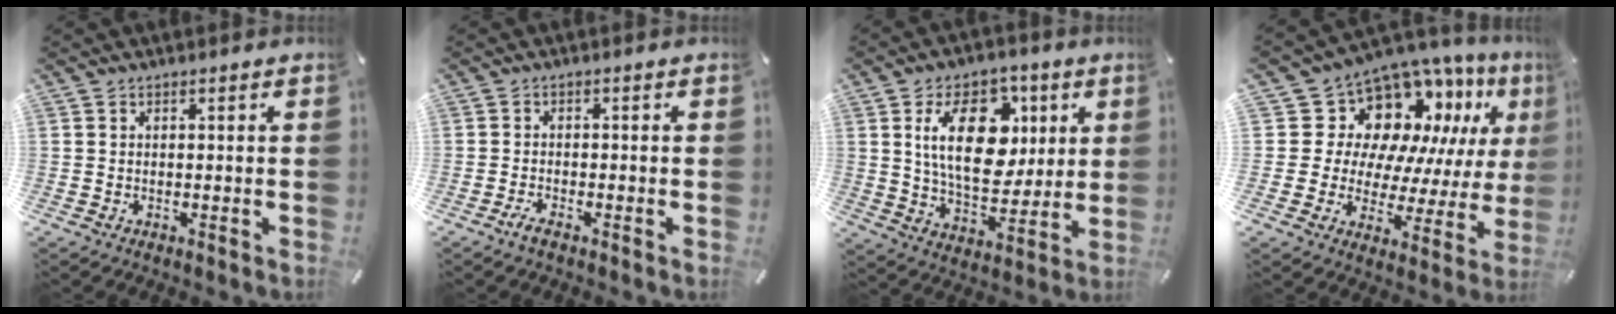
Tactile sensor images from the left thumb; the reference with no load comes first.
{"total": 1.9, "force": [-1.5, 0.4, 1.2], "torque": [-0.028, 0.003, -0.030]}
{"total": 19.3, "force": [5.7, 12.3, 13.7], "torque": [-0.235, 0.000, 0.095]}
{"total": 14.6, "force": [8.2, 10.4, 6.1], "torque": [-0.110, -0.090, 0.149]}